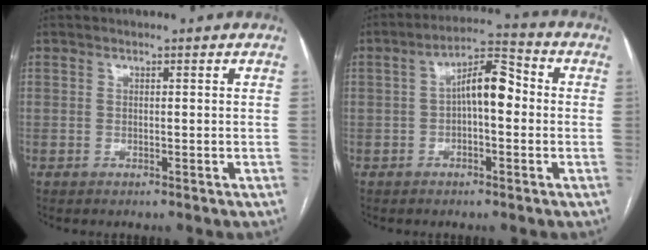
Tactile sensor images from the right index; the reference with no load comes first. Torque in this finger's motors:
{"motor_torque": [1.29, -0.08, 0.60, 0.13]}